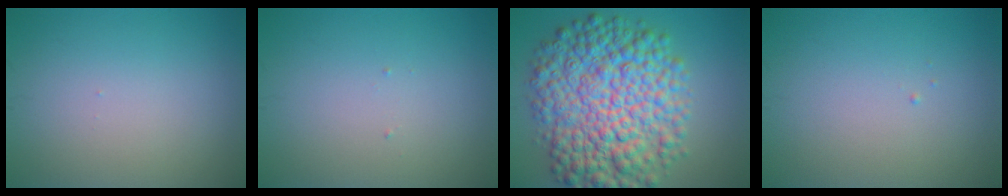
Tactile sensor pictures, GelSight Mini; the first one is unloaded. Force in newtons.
{"total": 0.0}
{"total": 12.1, "press": 12.1, "slide": 0.2}
{"total": 0.0}